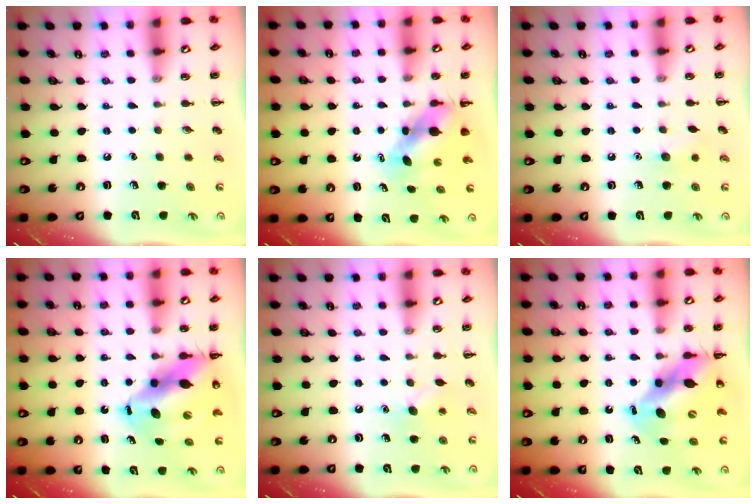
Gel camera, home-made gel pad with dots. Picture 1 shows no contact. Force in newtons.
{"total": 6.1, "press": 6.0, "slide": 1.1}
{"total": 6.5, "press": 6.3, "slide": 1.8}
{"total": 12.7, "press": 12.3, "slide": 3.1}
{"total": 7.3, "press": 7.1, "slide": 1.6}
{"total": 11.0, "press": 10.7, "slide": 2.5}